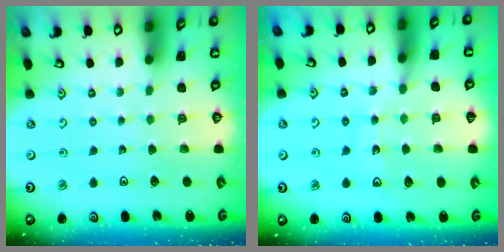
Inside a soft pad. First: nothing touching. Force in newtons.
{"total": 12.0, "press": 11.7, "slide": 2.7}